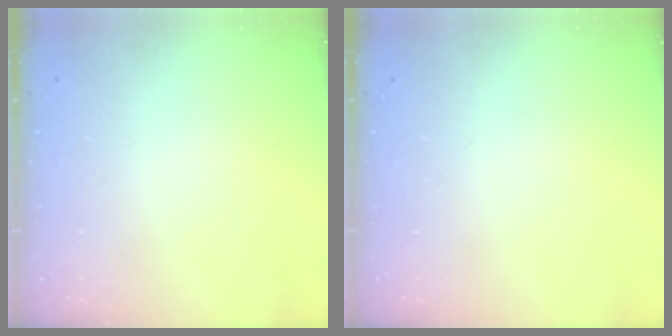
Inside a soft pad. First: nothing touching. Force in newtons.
{"total": 0.0}